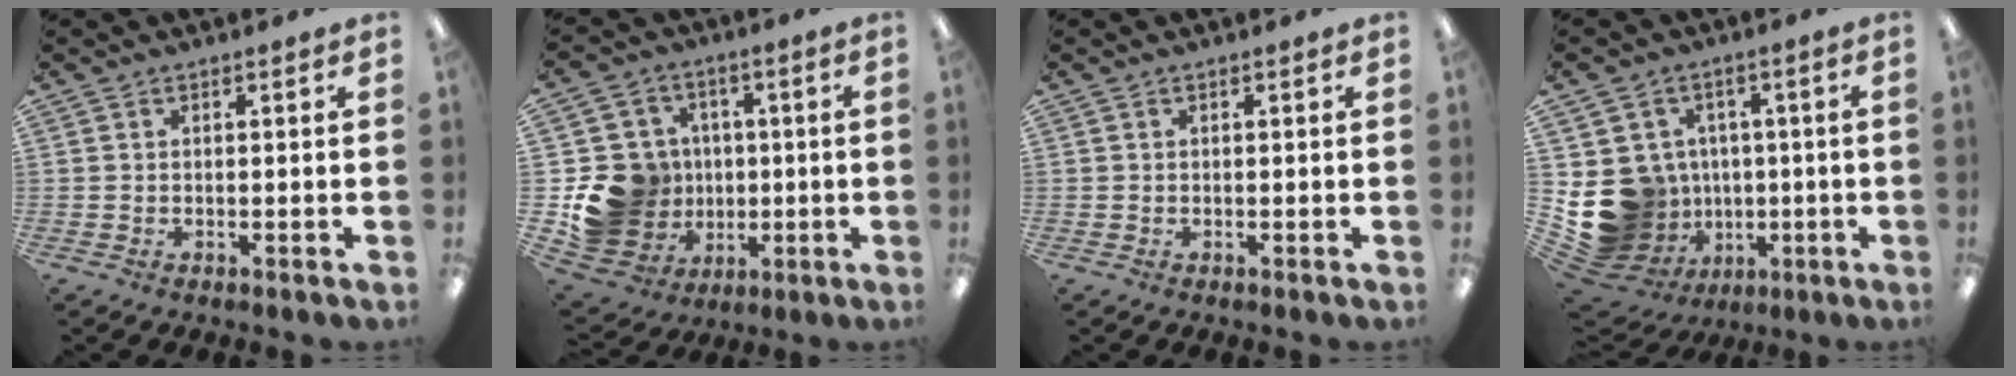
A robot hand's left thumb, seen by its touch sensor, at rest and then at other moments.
{"total": 16.3, "force": [-1.6, 15.4, 5.2], "torque": [-0.108, 0.013, 0.003]}
{"total": 0.0}
{"total": 13.2, "force": [-0.9, 12.4, 4.7], "torque": [-0.125, -0.006, 0.007]}